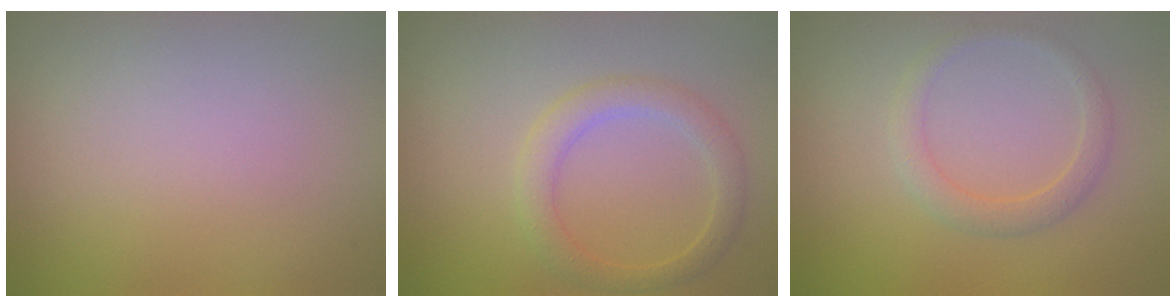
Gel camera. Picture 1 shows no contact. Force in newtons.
{"total": 2.7, "press": 2.7, "slide": 0.1}
{"total": 2.0, "press": 2.0, "slide": 0.1}